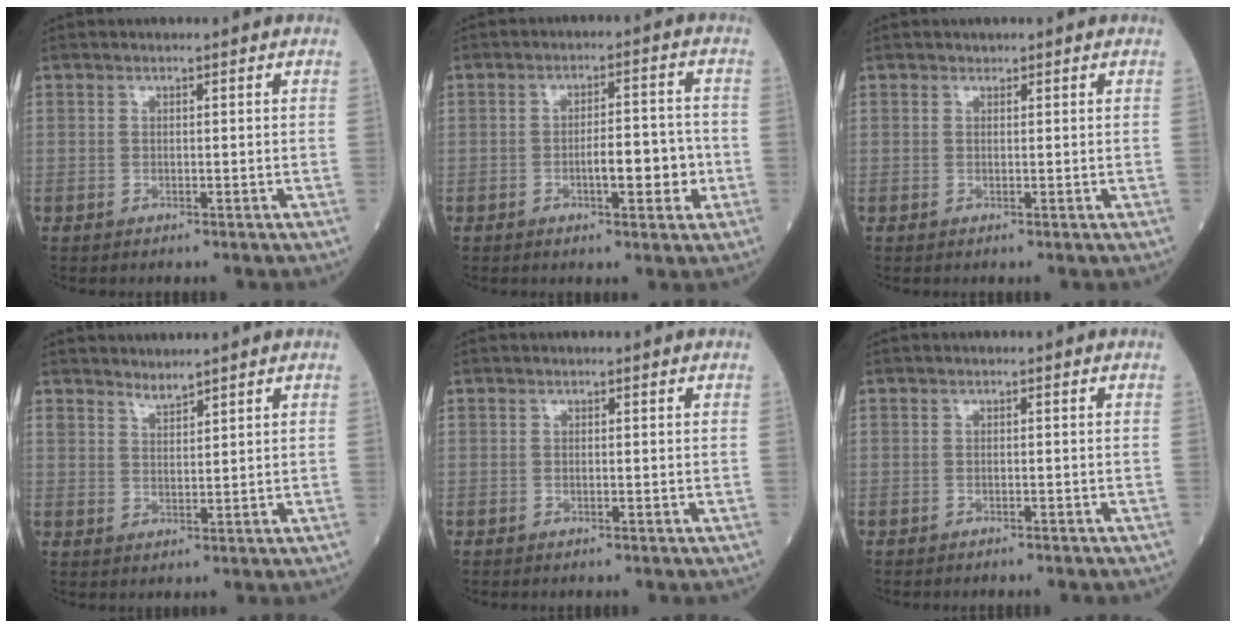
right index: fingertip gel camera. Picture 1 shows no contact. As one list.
[{"total": 6.8, "force": [-1.8, 2.2, 6.2], "torque": [-0.103, 0.017, -0.022]}, {"total": 0.9, "force": [0.5, 0.6, 0.2], "torque": [-0.012, 0.015, 0.010]}, {"total": 2.8, "force": [2.6, 0.8, 0.7], "torque": [-0.018, 0.003, 0.057]}, {"total": 0.0}, {"total": 3.3, "force": [-2.6, 1.3, 1.5], "torque": [-0.035, -0.007, -0.028]}]